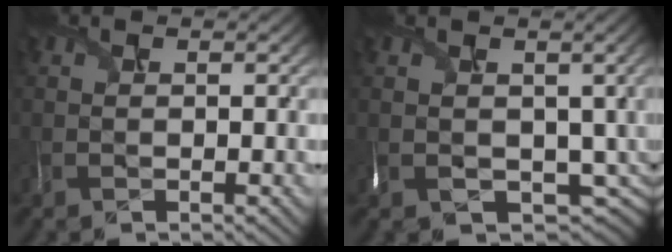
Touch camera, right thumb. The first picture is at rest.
{"total": 5.6, "force": [-0.1, 4.2, 3.8], "torque": [-0.094, -0.027, 0.016]}